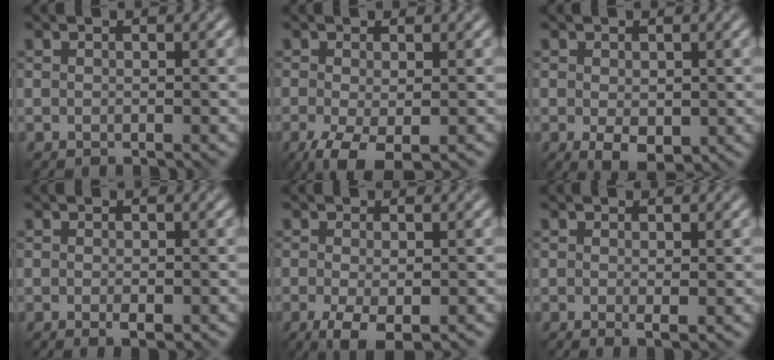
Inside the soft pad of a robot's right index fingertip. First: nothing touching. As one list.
[{"total": 4.1, "force": [-1.9, 1.4, 3.3], "torque": [-0.071, -0.009, -0.033]}, {"total": 2.7, "force": [-0.5, 1.6, 2.1], "torque": [-0.036, -0.011, -0.002]}, {"total": 1.2, "force": [-0.4, 0.5, 1.1], "torque": [-0.017, -0.005, -0.004]}, {"total": 3.5, "force": [-1.3, 1.1, 3.0], "torque": [-0.058, -0.011, -0.021]}, {"total": 1.0, "force": [0.1, 0.2, 1.0], "torque": [-0.013, -0.006, 0.002]}]